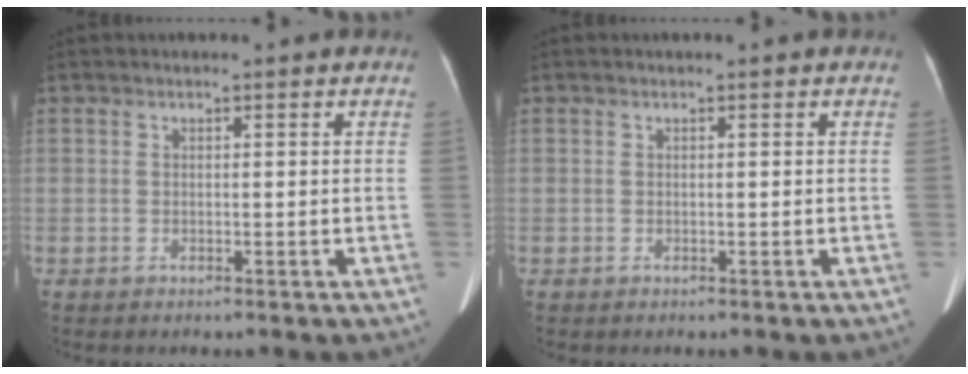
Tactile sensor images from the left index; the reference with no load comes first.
{"total": 0.0}